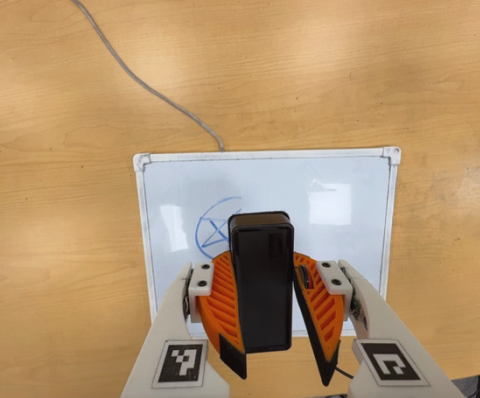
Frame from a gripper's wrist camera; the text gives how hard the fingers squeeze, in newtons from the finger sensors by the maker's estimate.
{"total": 7.5, "left": 8.1, "right": 6.9}